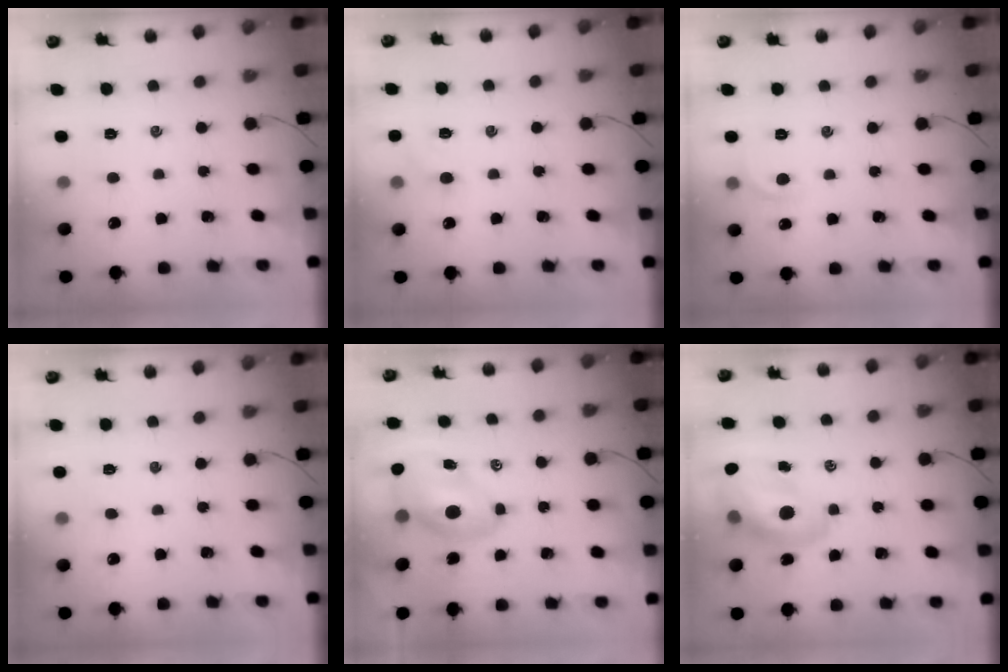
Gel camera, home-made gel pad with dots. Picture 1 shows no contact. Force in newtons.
{"total": 4.8, "press": 4.7, "slide": 1.1}
{"total": 4.7, "press": 4.5, "slide": 1.2}
{"total": 2.5, "press": 2.3, "slide": 0.8}
{"total": 10.3, "press": 10.0, "slide": 2.6}
{"total": 12.7, "press": 12.1, "slide": 3.8}